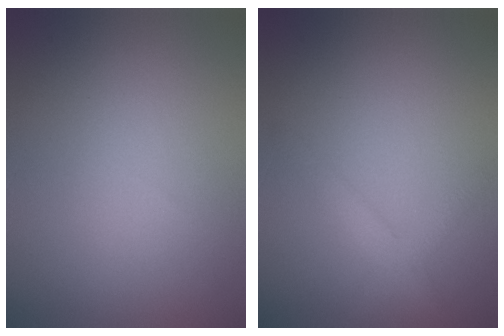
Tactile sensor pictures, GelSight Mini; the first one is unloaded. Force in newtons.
{"total": 2.1, "press": 2.1, "slide": 0.1}